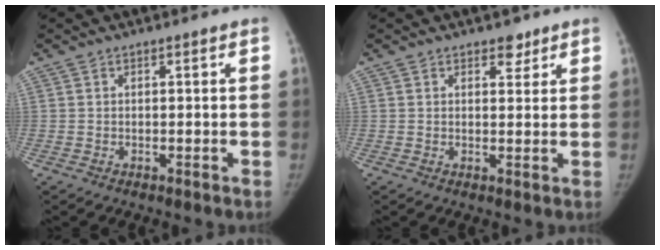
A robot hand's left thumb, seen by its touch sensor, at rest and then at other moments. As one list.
[{"total": 2.6, "force": [1.8, 1.5, 1.0], "torque": [0.003, -0.010, 0.024]}]